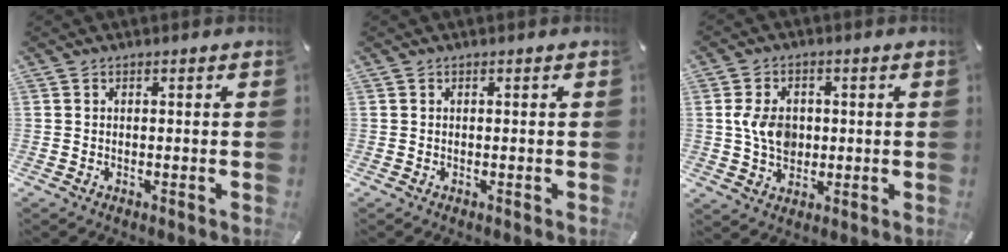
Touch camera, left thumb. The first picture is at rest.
{"total": 0.0}
{"total": 7.4, "force": [0.2, 5.9, 4.4], "torque": [-0.092, 0.001, -0.001]}